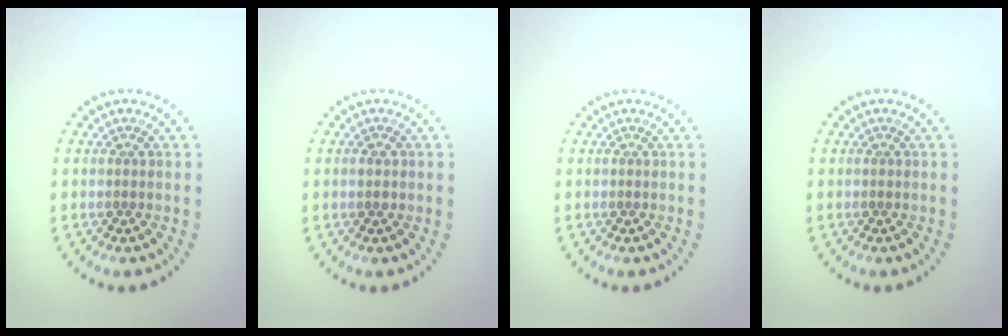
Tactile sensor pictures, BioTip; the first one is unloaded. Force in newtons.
{"total": 1.3, "press": 1.2, "slide": 0.1}
{"total": 0.0}
{"total": 0.0}